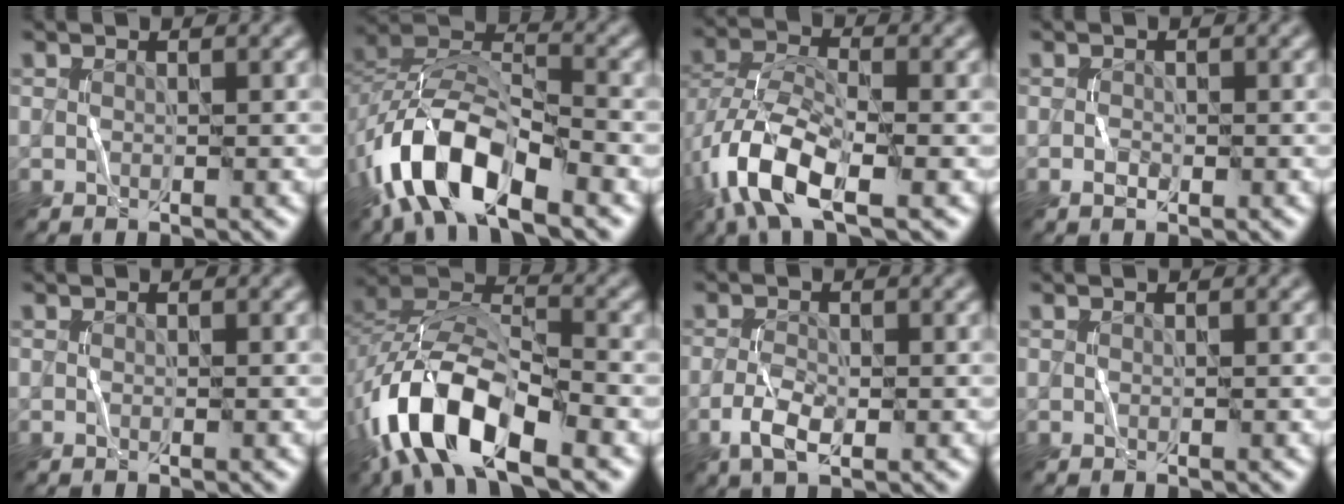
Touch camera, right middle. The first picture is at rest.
{"total": 10.1, "force": [-5.5, 4.7, 7.1], "torque": [-0.134, 0.011, -0.110]}
{"total": 8.4, "force": [-4.0, 3.6, 6.5], "torque": [-0.143, -0.001, -0.085]}
{"total": 0.8, "force": [-0.3, 0.5, 0.5], "torque": [-0.010, 0.000, -0.006]}
{"total": 0.0}
{"total": 11.3, "force": [-5.8, 5.2, 8.2], "torque": [-0.155, 0.008, -0.114]}
{"total": 2.8, "force": [-1.1, 1.3, 2.2], "torque": [-0.049, -0.002, -0.023]}
{"total": 0.0}